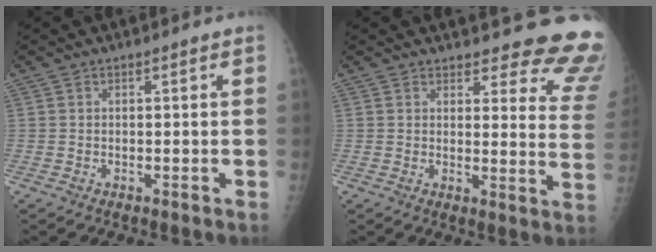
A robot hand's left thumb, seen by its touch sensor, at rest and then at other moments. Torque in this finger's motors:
{"motor_torque": [0.00, 0.04, 0.02, -0.17, 0.05]}